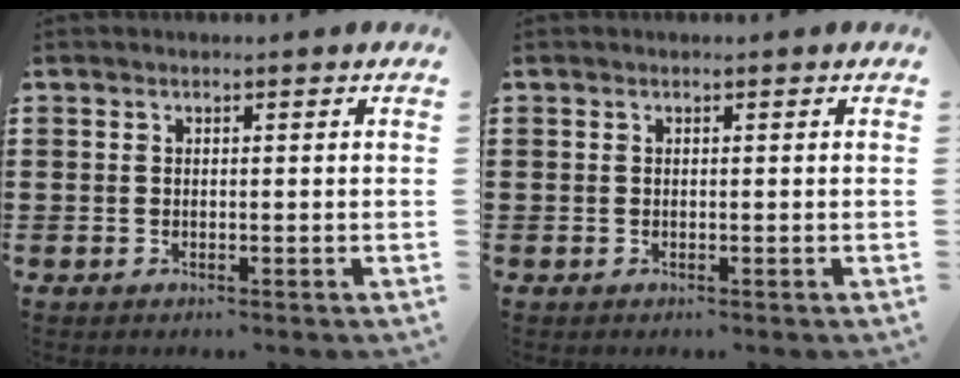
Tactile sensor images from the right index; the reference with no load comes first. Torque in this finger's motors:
{"motor_torque": [0.18, -0.19, 0.02, 0.01]}